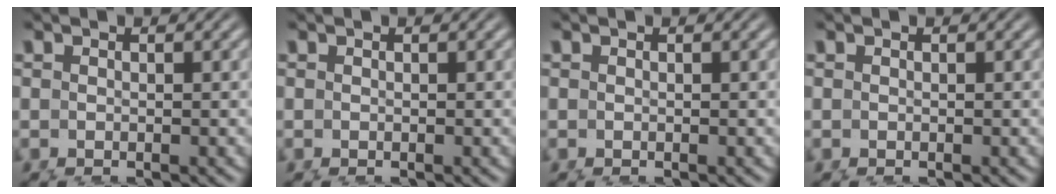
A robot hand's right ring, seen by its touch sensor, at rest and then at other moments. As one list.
[{"total": 0.0}, {"total": 0.0}, {"total": 0.0}]